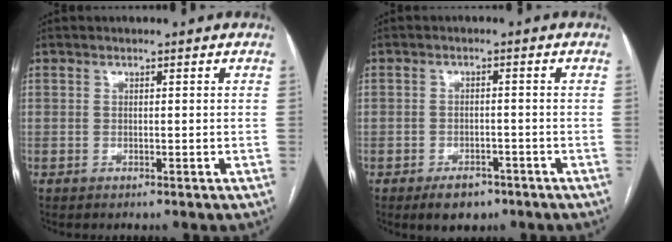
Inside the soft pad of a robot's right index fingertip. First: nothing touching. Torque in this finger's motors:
{"motor_torque": [-0.03, -0.03, -0.08, -0.07]}